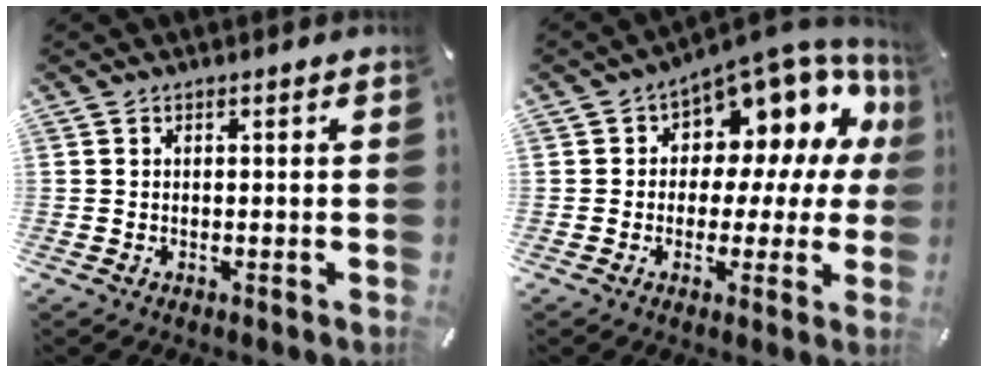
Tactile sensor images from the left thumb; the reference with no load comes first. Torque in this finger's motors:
{"motor_torque": [0.71, 0.70, 0.65, 0.41, 0.08]}